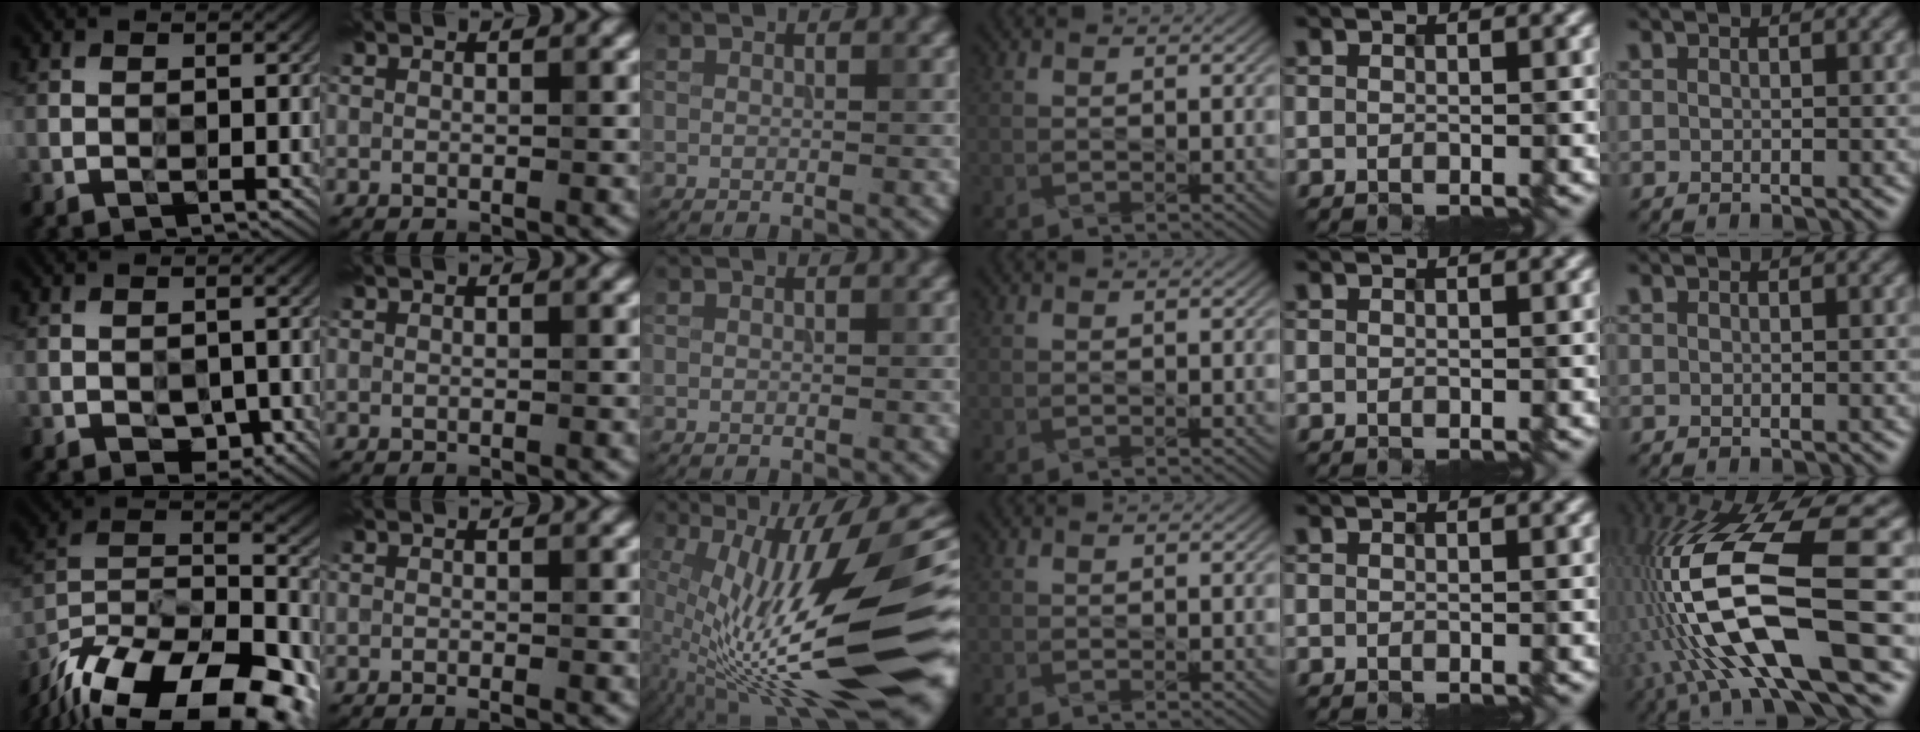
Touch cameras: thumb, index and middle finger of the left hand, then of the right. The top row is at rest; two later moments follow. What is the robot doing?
{"motion": "extract", "object": "connector and pipe"}